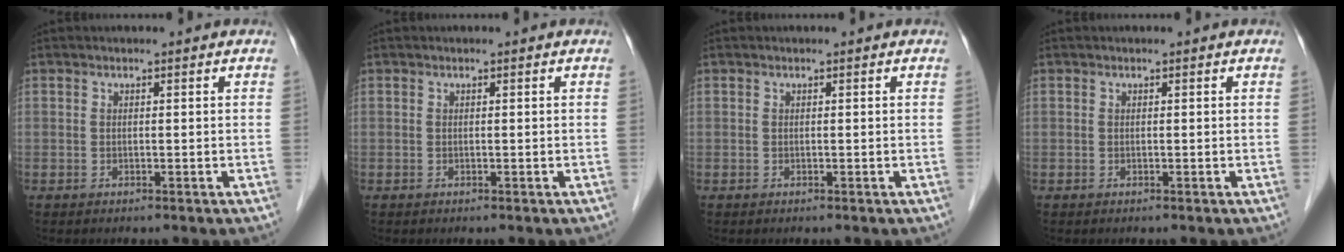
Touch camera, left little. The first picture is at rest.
{"total": 0.0}
{"total": 0.0}
{"total": 0.0}